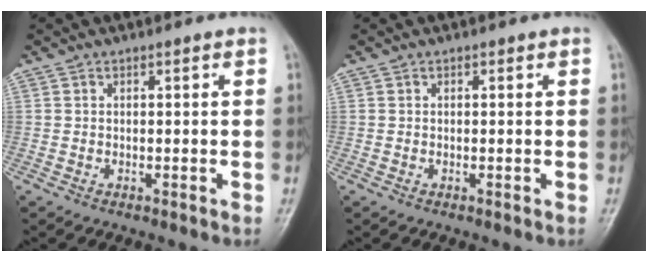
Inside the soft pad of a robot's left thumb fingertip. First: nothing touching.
{"total": 0.0}